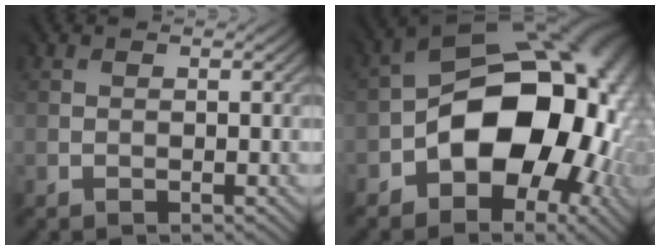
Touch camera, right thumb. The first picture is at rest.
{"total": 18.1, "force": [-3.9, 12.1, 12.9], "torque": [-0.148, -0.014, -0.057]}